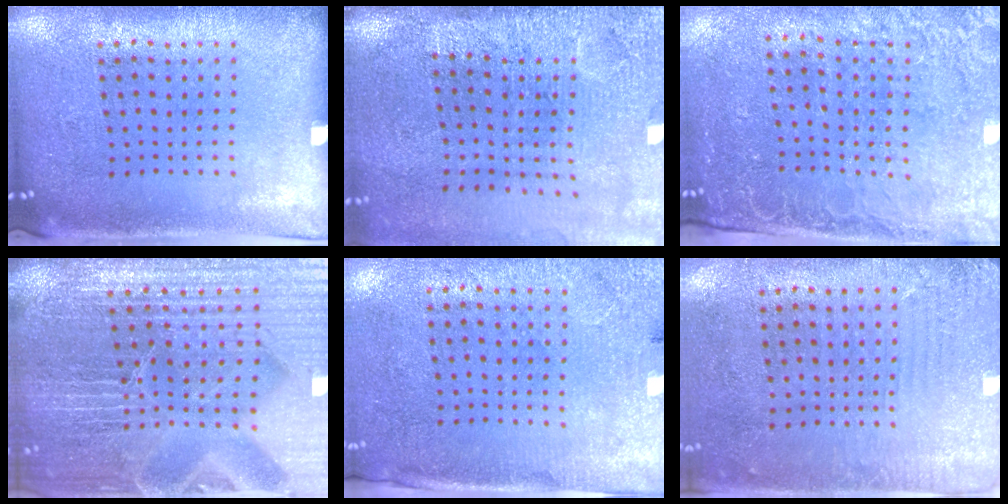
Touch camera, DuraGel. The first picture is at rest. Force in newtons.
{"total": 4.5, "press": 3.7, "slide": 2.7}
{"total": 2.8, "press": 2.6, "slide": 1.1}
{"total": 5.4, "press": 5.1, "slide": 1.9}
{"total": 2.6, "press": 2.2, "slide": 1.4}
{"total": 2.9, "press": 2.4, "slide": 1.6}